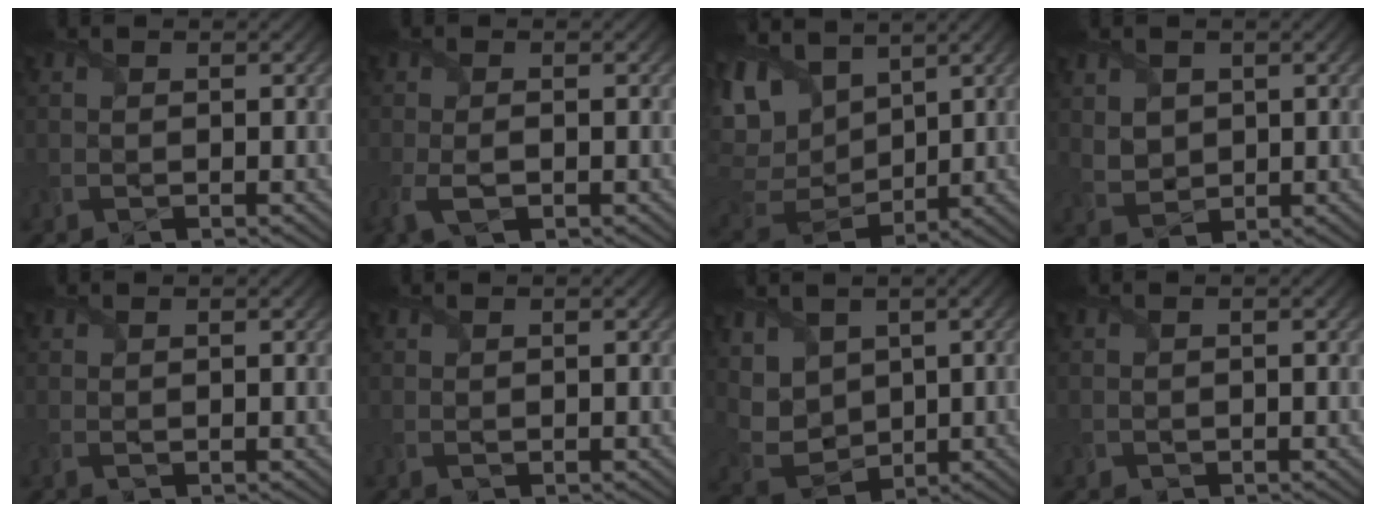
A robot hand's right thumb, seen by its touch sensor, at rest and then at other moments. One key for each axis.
{"total": 3.6, "fx": -1.2, "fy": 1.8, "fz": 2.9, "tx": -0.068, "ty": -0.006, "tz": -0.027}
{"total": 14.4, "fx": 6.6, "fy": 8.7, "fz": 9.4, "tx": -0.263, "ty": 0.025, "tz": 0.137}
{"total": 3.0, "fx": 1.6, "fy": 2.4, "fz": 1.0, "tx": -0.045, "ty": -0.003, "tz": 0.028}
{"total": 0.7, "fx": 0.6, "fy": 0.2, "fz": 0.3, "tx": -0.009, "ty": 0.004, "tz": 0.010}
{"total": 0.7, "fx": 0.7, "fy": 0.1, "fz": 0.0, "tx": -0.001, "ty": 0.004, "tz": 0.013}
{"total": 5.1, "fx": 2.8, "fy": 3.8, "fz": 1.9, "tx": -0.063, "ty": -0.005, "tz": 0.054}
{"total": 0.6, "fx": 0.2, "fy": 0.5, "fz": -0.3, "tx": 0.007, "ty": -0.002, "tz": 0.000}